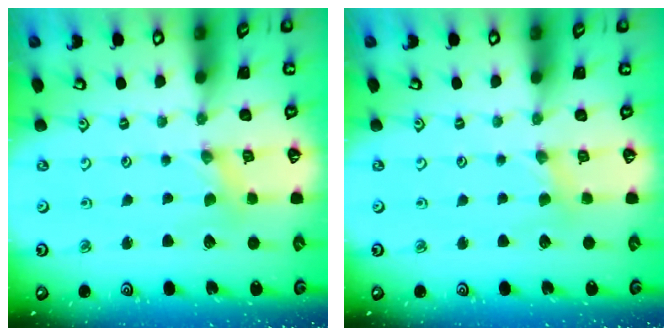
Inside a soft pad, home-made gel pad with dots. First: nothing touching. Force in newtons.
{"total": 1.9, "press": 1.8, "slide": 0.4}